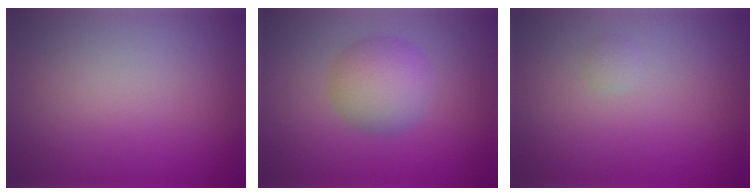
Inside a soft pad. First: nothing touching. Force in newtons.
{"total": 4.4, "press": 4.4, "slide": 0.1}
{"total": 0.6, "press": 0.6, "slide": 0.0}